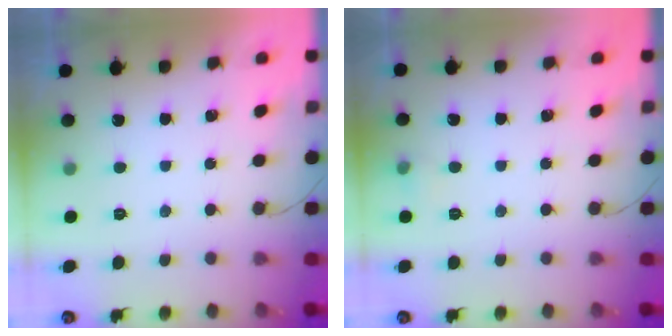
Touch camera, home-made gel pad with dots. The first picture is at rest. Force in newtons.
{"total": 4.0, "press": 3.7, "slide": 1.6}